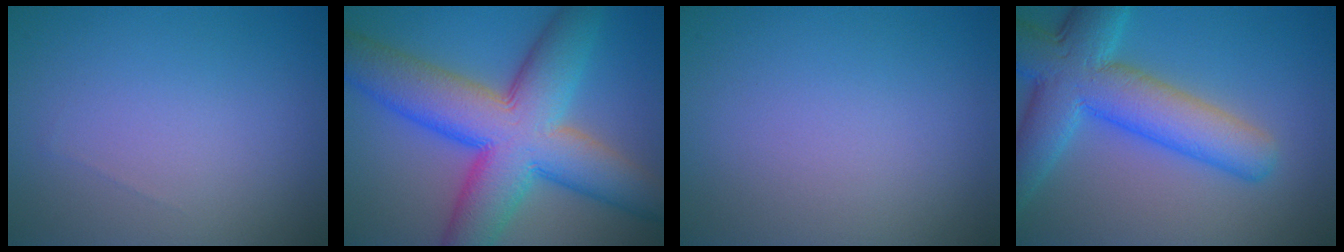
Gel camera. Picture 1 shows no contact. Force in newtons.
{"total": 12.5, "press": 12.5, "slide": 0.3}
{"total": 0.0}
{"total": 9.0, "press": 9.0, "slide": 0.7}